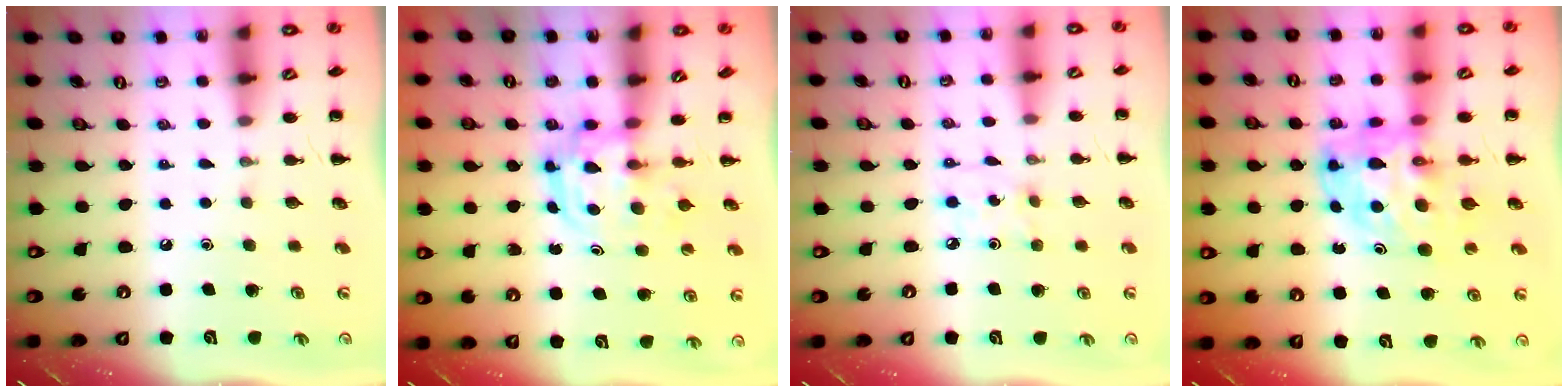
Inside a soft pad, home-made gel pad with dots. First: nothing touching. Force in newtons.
{"total": 2.9, "press": 2.9, "slide": 0.3}
{"total": 3.3, "press": 3.1, "slide": 1.0}
{"total": 9.6, "press": 9.2, "slide": 2.8}